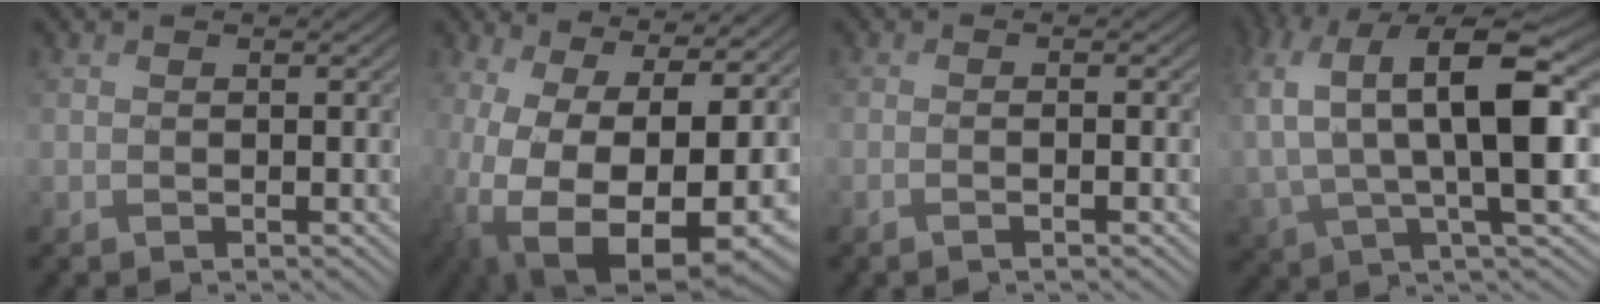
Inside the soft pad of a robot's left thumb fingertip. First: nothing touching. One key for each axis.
{"total": 18.2, "fx": -1.8, "fy": 10.4, "fz": 14.8, "tx": -0.264, "ty": -0.058, "tz": 0.014}
{"total": 1.7, "fx": -0.5, "fy": 0.1, "fz": 1.6, "tx": -0.027, "ty": 0.004, "tz": -0.017}
{"total": 13.8, "fx": 1.3, "fy": 5.8, "fz": 12.4, "tx": -0.271, "ty": -0.011, "tz": 0.022}